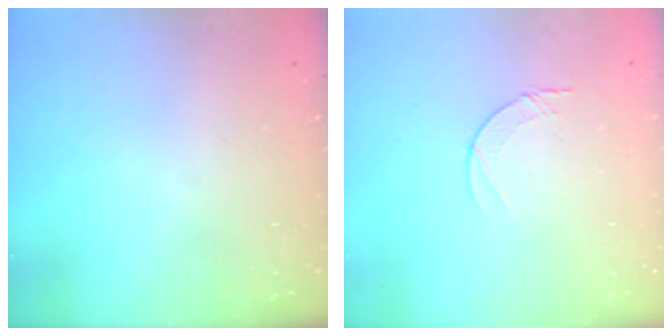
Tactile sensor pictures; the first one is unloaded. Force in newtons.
{"total": 4.2, "press": 4.2, "slide": 0.5}